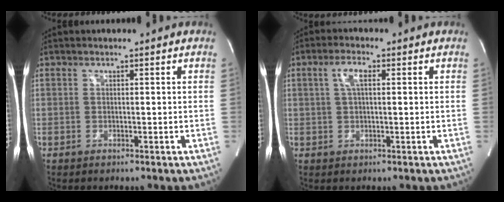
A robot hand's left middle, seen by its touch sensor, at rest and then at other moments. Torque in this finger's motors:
{"motor_torque": [0.77, 0.05, 0.22, 0.06]}